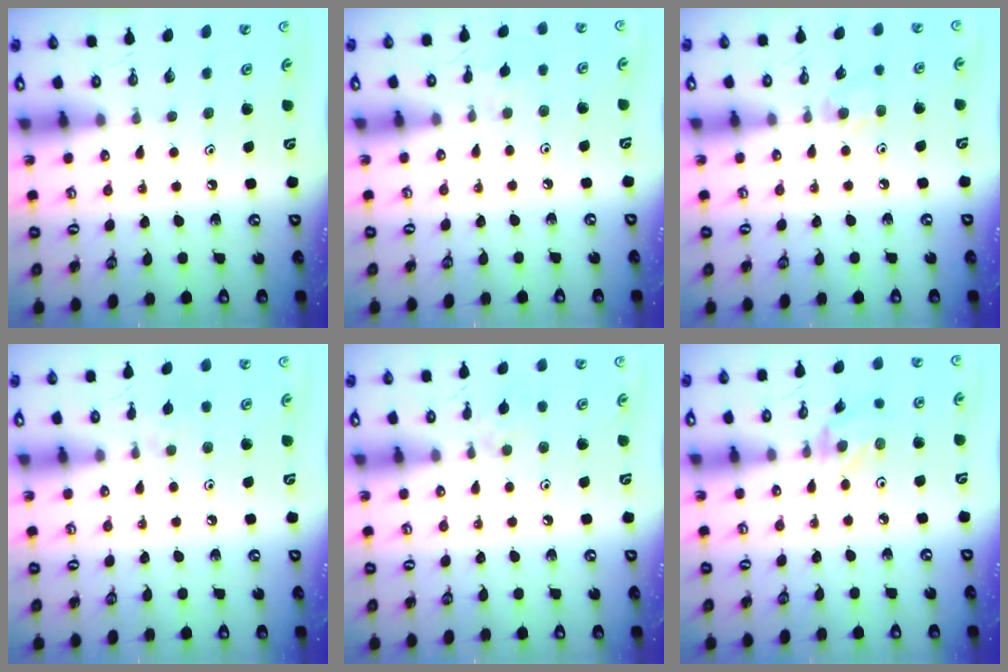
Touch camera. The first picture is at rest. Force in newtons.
{"total": 2.4, "press": 2.3, "slide": 0.5}
{"total": 4.4, "press": 4.4, "slide": 0.6}
{"total": 2.7, "press": 2.7, "slide": 0.4}
{"total": 5.0, "press": 4.9, "slide": 0.6}
{"total": 1.2, "press": 1.2, "slide": 0.2}